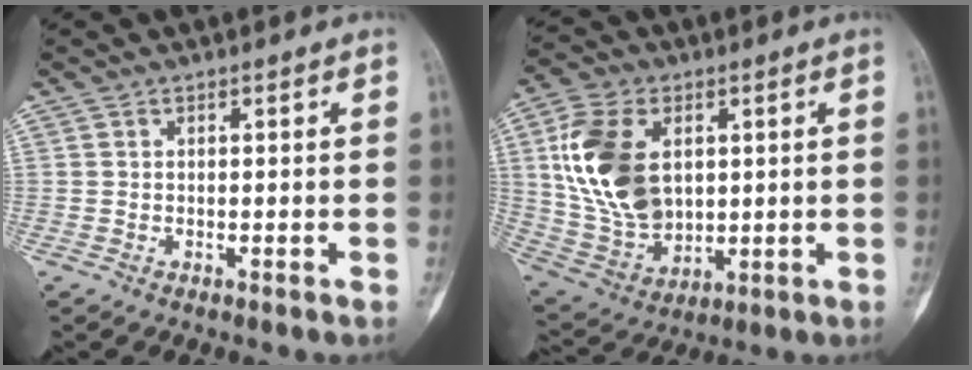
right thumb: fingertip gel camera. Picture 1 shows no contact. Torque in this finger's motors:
{"motor_torque": [-0.19, 0.84, 0.98, 0.93, 0.49]}